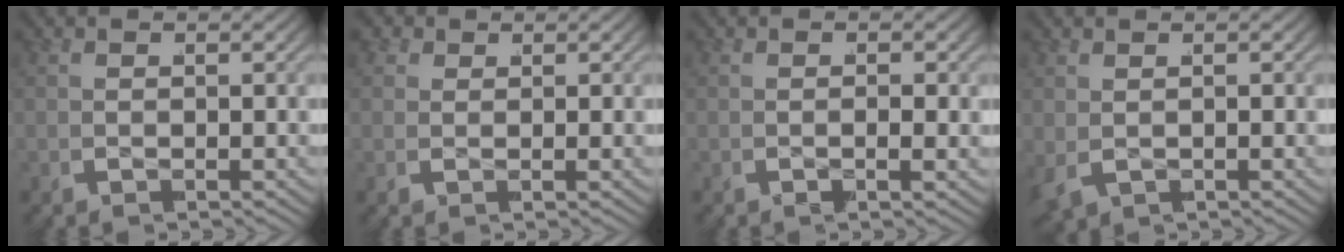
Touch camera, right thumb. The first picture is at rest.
{"total": 1.6, "force": [1.0, 1.1, 0.4], "torque": [-0.008, -0.005, 0.017]}
{"total": 0.7, "force": [-0.3, 0.1, 0.6], "torque": [-0.011, -0.003, -0.006]}
{"total": 0.8, "force": [0.2, 0.7, -0.1], "torque": [-0.005, -0.001, 0.011]}